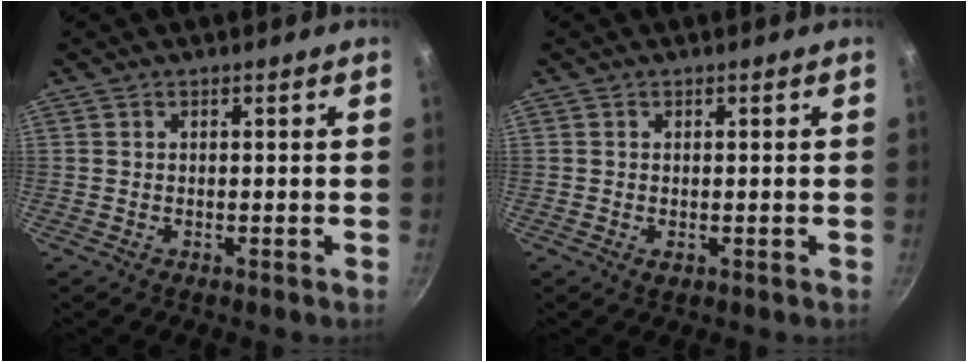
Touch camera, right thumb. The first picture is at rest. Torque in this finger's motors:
{"motor_torque": [-0.17, 0.11, -0.05, 0.00, 0.03]}